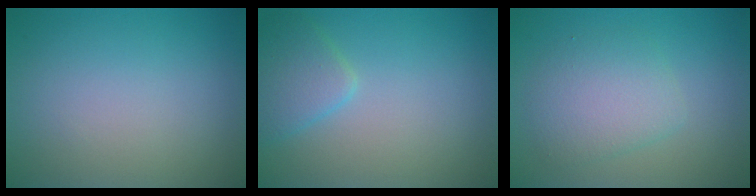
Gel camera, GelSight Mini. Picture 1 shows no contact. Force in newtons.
{"total": 2.7, "press": 2.7, "slide": 0.1}
{"total": 3.5, "press": 3.5, "slide": 0.1}